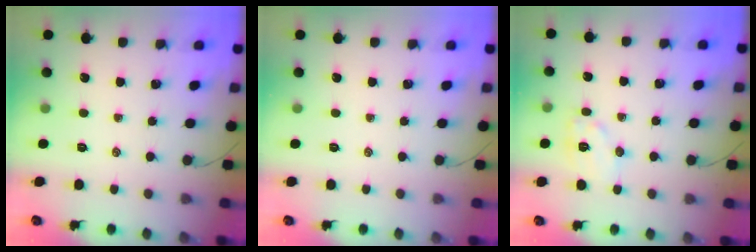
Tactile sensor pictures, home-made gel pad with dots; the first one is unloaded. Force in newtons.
{"total": 0.0}
{"total": 7.7, "press": 7.7, "slide": 0.2}